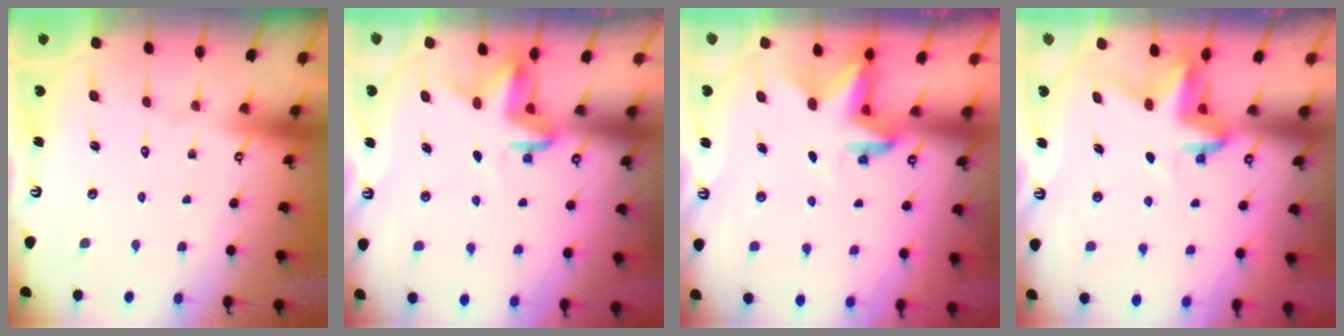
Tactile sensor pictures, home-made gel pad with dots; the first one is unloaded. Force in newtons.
{"total": 3.5, "press": 3.4, "slide": 0.3}
{"total": 2.9, "press": 2.9, "slide": 0.1}
{"total": 3.9, "press": 3.8, "slide": 0.3}